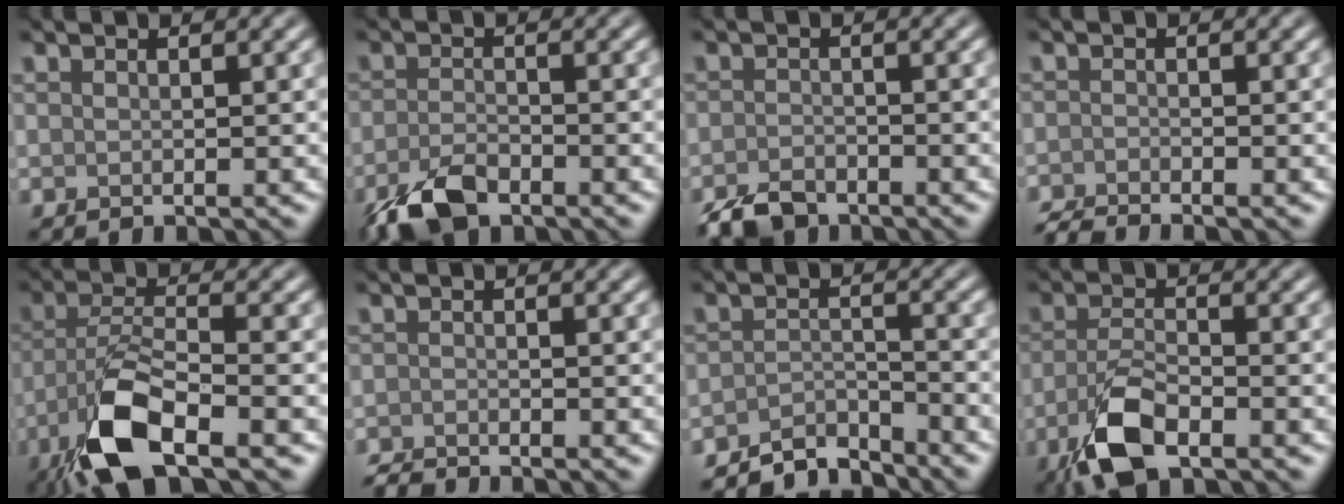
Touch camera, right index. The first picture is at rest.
{"total": 4.5, "force": [-3.1, 1.8, 2.8], "torque": [-0.055, -0.005, -0.066]}
{"total": 3.3, "force": [-2.7, 1.5, 1.3], "torque": [-0.021, -0.003, -0.056]}
{"total": 2.1, "force": [-2.0, 0.1, 0.6], "torque": [-0.013, -0.009, -0.045]}
{"total": 8.9, "force": [-4.9, 2.9, 6.8], "torque": [-0.136, -0.003, -0.102]}
{"total": 1.7, "force": [-1.7, 0.1, 0.2], "torque": [-0.003, -0.005, -0.038]}
{"total": 3.7, "force": [-3.6, 0.6, 0.8], "torque": [-0.009, 0.007, -0.070]}
{"total": 5.6, "force": [-2.8, 2.4, 4.2], "torque": [-0.096, -0.010, -0.061]}